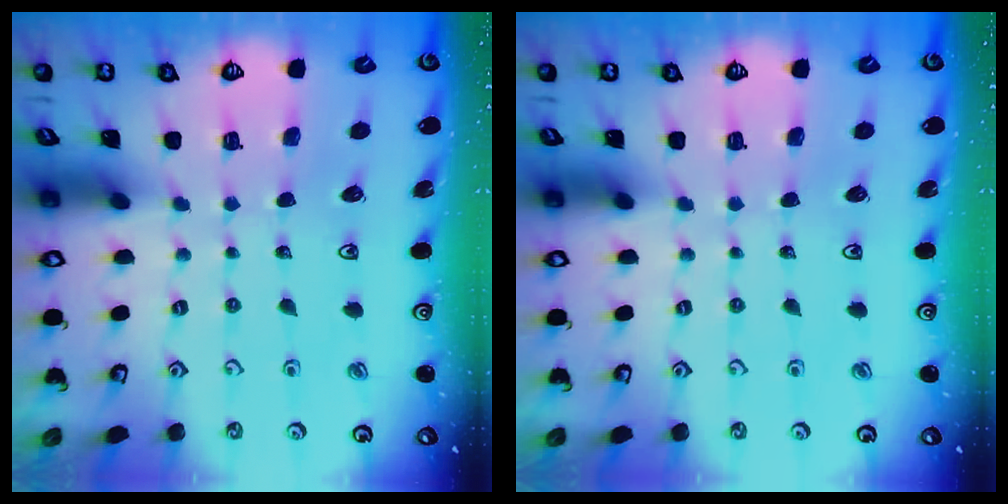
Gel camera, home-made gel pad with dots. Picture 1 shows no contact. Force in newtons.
{"total": 0.0}